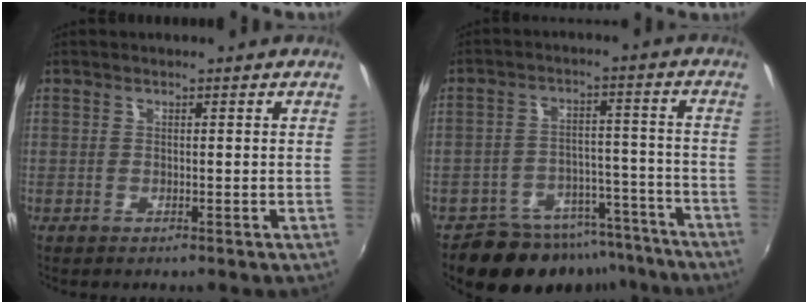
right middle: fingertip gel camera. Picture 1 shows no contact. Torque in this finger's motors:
{"motor_torque": [0.92, -1.20, 0.09, 0.05]}